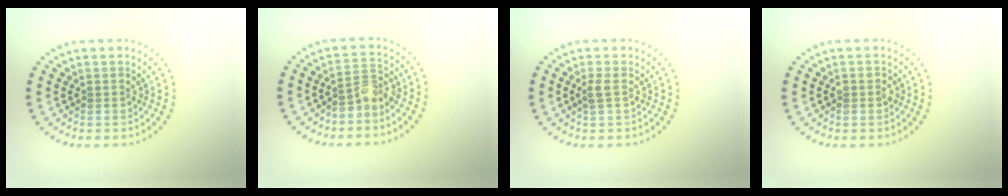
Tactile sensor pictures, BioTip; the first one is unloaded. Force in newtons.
{"total": 2.1, "press": 1.6, "slide": 1.3}
{"total": 1.1, "press": 1.0, "slide": 0.5}
{"total": 1.2, "press": 1.1, "slide": 0.3}